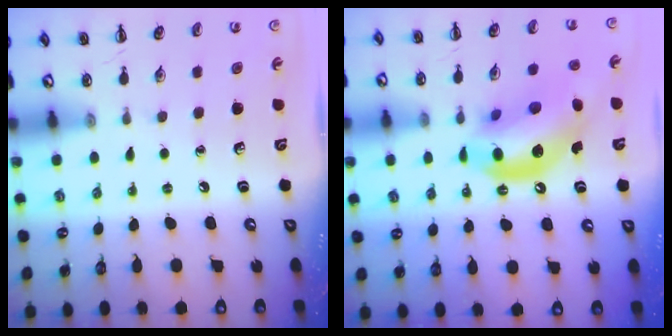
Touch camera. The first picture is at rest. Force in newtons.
{"total": 16.1, "press": 15.5, "slide": 4.4}